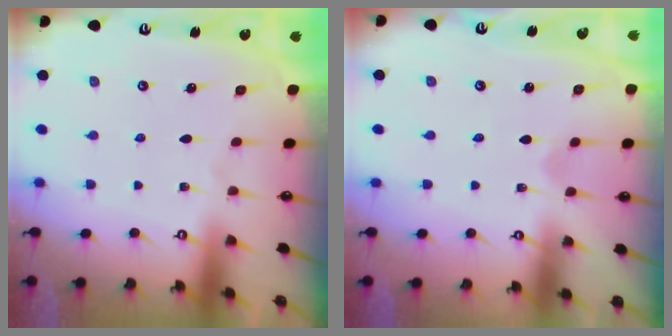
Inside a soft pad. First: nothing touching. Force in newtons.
{"total": 0.0}